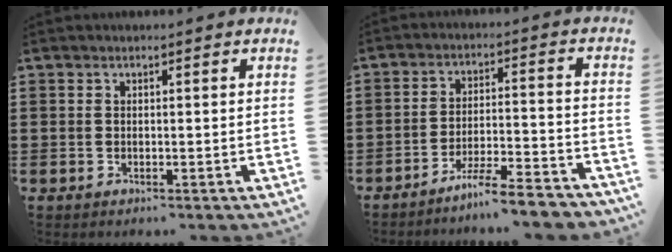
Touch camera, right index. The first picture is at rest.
{"total": 6.8, "force": [-6.1, -0.1, 3.0], "torque": [-0.051, -0.001, -0.116]}